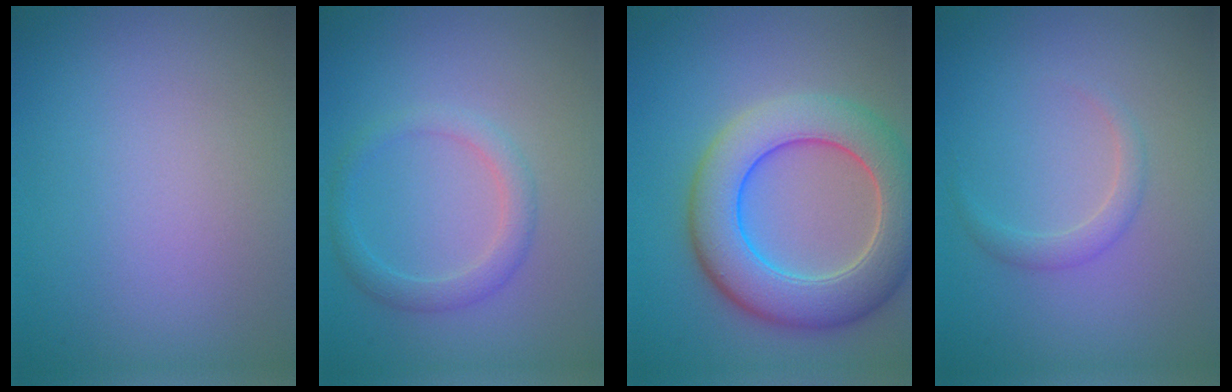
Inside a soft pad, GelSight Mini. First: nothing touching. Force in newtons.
{"total": 2.2, "press": 2.2, "slide": 0.1}
{"total": 8.6, "press": 8.6, "slide": 0.7}
{"total": 1.4, "press": 1.4, "slide": 0.1}